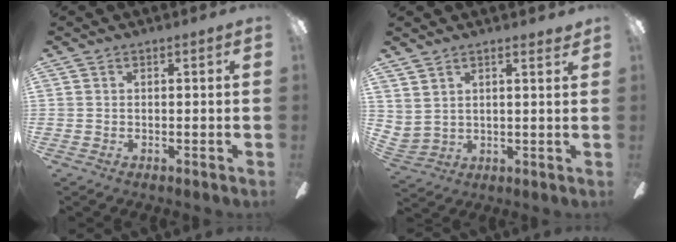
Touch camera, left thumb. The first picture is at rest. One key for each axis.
{"total": 4.3, "fx": 3.9, "fy": 1.7, "fz": 0.8, "tx": -0.020, "ty": -0.018, "tz": 0.074}